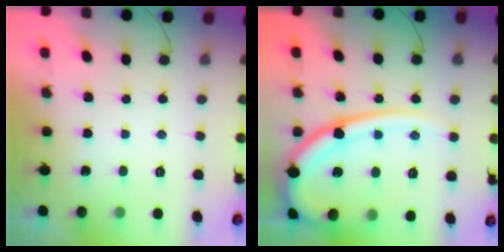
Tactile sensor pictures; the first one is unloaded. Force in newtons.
{"total": 17.8, "press": 17.7, "slide": 2.1}